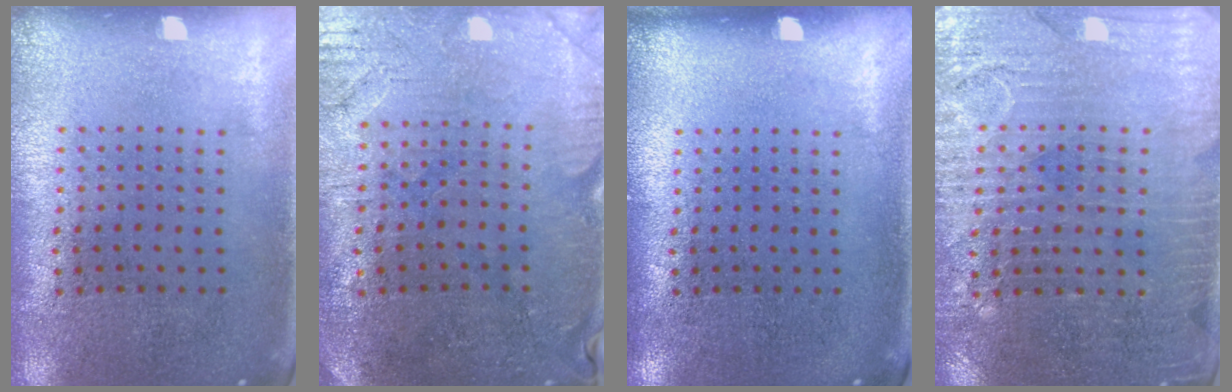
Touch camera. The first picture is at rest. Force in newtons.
{"total": 0.6, "press": 0.5, "slide": 0.3}
{"total": 0.0}
{"total": 3.5, "press": 3.1, "slide": 1.4}